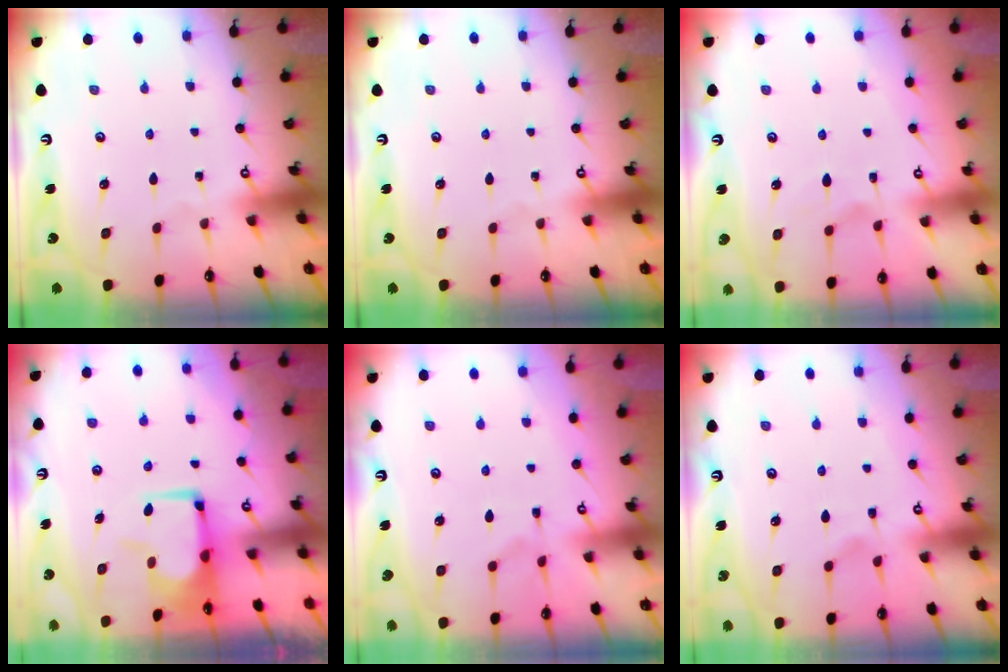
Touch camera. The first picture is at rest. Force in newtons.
{"total": 0.0}
{"total": 2.0, "press": 1.6, "slide": 1.2}
{"total": 4.2, "press": 4.2, "slide": 0.5}
{"total": 1.3, "press": 0.5, "slide": 1.2}
{"total": 1.7, "press": 1.4, "slide": 0.9}